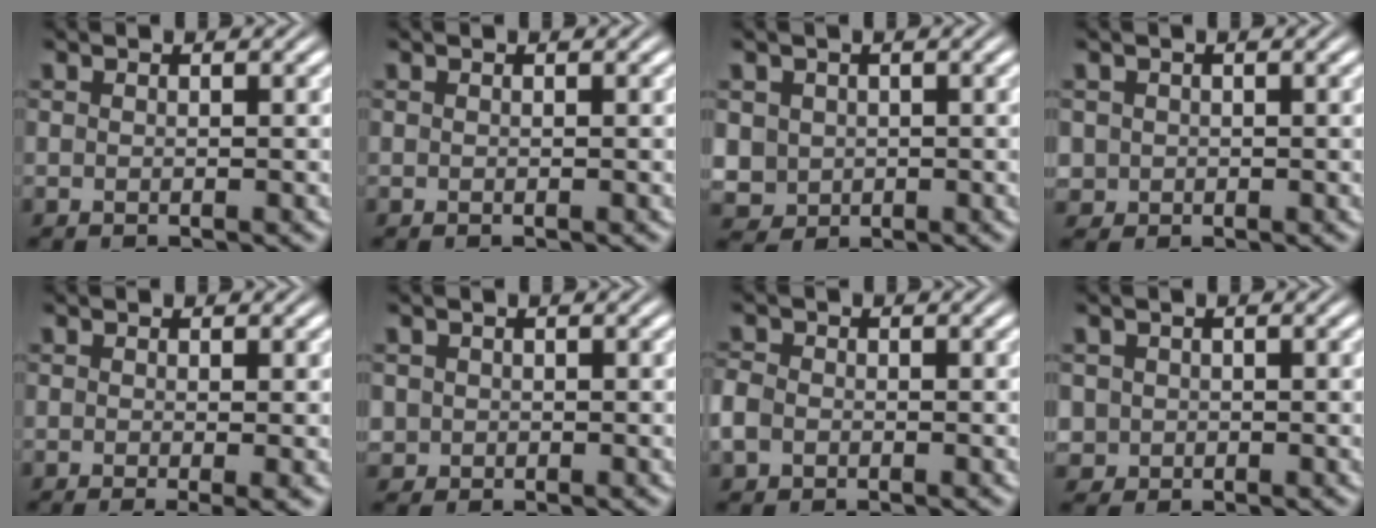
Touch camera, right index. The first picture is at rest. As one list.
[{"total": 0.0}, {"total": 5.8, "force": [-0.7, 5.4, 2.0], "torque": [-0.072, -0.035, 0.002]}, {"total": 2.5, "force": [-0.4, 2.4, 0.6], "torque": [-0.028, -0.021, 0.002]}, {"total": 2.4, "force": [-1.2, 0.4, 2.0], "torque": [-0.024, -0.011, -0.013]}, {"total": 2.0, "force": [-0.2, 1.9, 0.4], "torque": [-0.023, -0.018, 0.004]}, {"total": 2.3, "force": [-0.7, 1.9, 1.0], "torque": [-0.039, -0.010, -0.010]}, {"total": 3.3, "force": [-0.6, 3.2, 0.9], "torque": [-0.036, -0.024, 0.000]}]